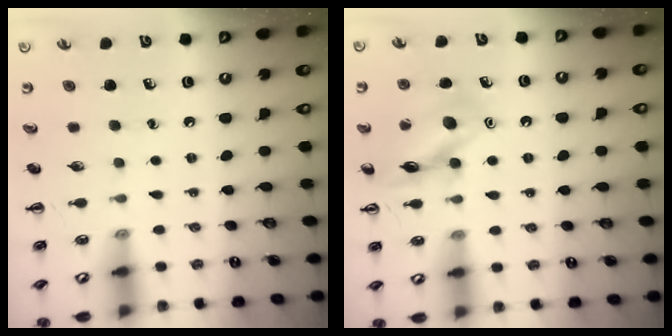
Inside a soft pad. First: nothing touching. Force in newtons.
{"total": 13.2, "press": 13.2, "slide": 1.3}